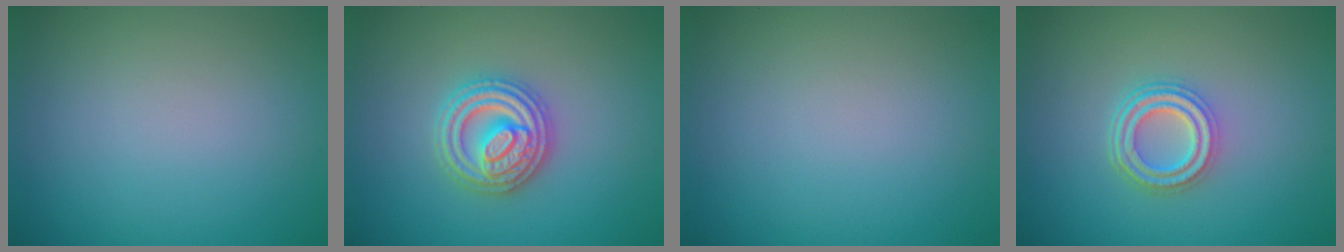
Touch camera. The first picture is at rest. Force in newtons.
{"total": 4.9, "press": 4.9, "slide": 0.7}
{"total": 0.0}
{"total": 3.8, "press": 3.0, "slide": 2.4}